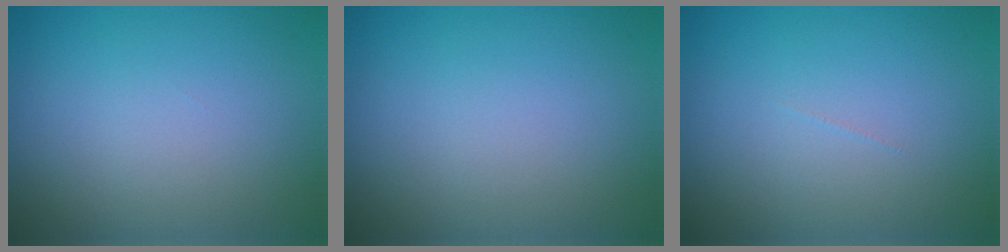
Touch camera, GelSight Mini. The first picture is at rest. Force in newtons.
{"total": 0.0}
{"total": 0.0}